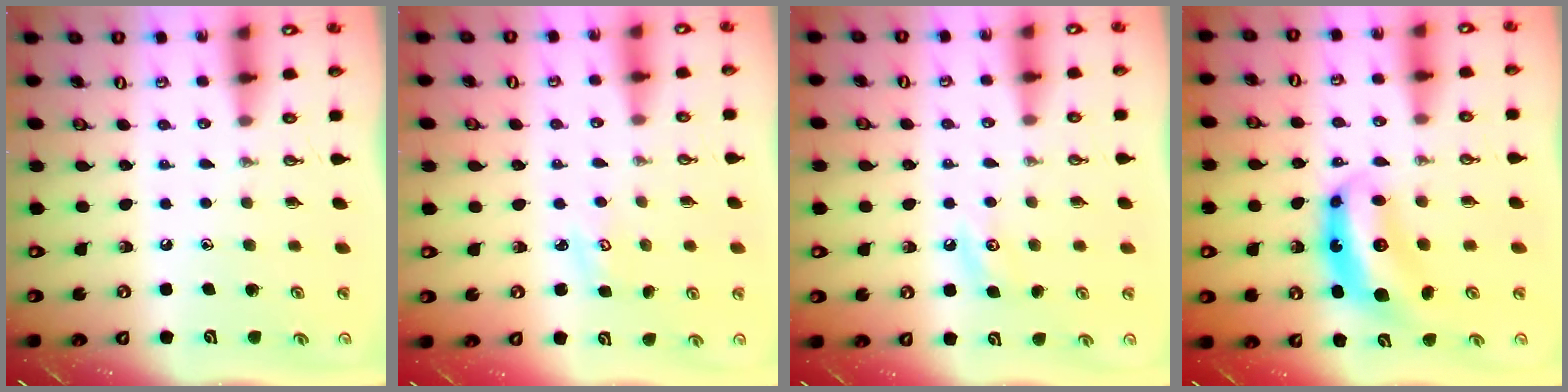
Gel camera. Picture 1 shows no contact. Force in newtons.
{"total": 2.5, "press": 2.5, "slide": 0.4}
{"total": 4.0, "press": 3.9, "slide": 0.4}
{"total": 8.1, "press": 8.1, "slide": 0.8}